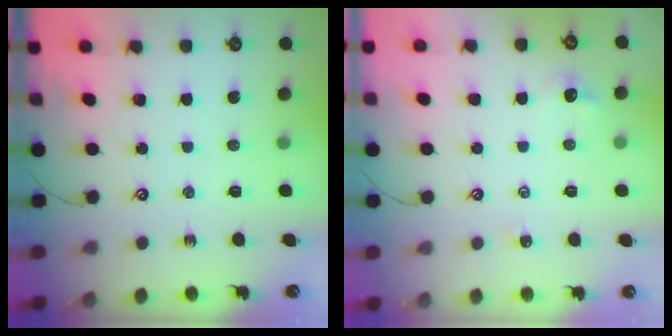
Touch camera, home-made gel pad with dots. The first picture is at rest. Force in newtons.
{"total": 1.6, "press": 1.5, "slide": 0.5}